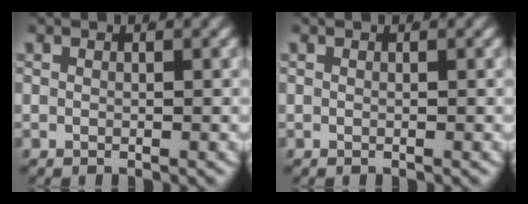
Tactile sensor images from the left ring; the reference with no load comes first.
{"total": 1.2, "force": [-0.2, -1.1, -0.3], "torque": [0.012, -0.013, 0.008]}